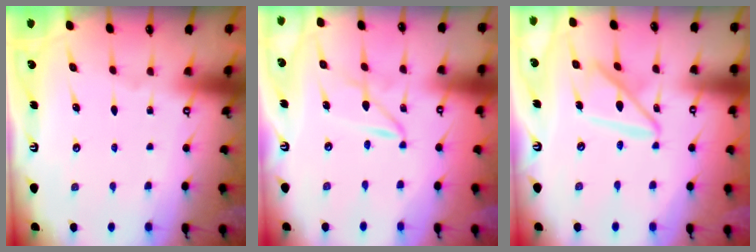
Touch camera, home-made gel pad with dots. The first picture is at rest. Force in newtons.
{"total": 2.6, "press": 2.6, "slide": 0.2}
{"total": 13.3, "press": 13.2, "slide": 1.3}